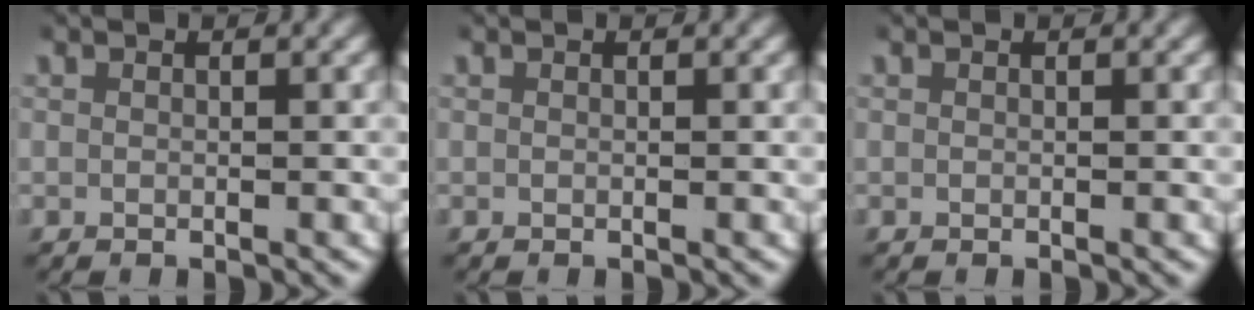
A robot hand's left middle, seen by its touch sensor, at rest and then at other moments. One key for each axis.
{"total": 0.0}
{"total": 0.0}